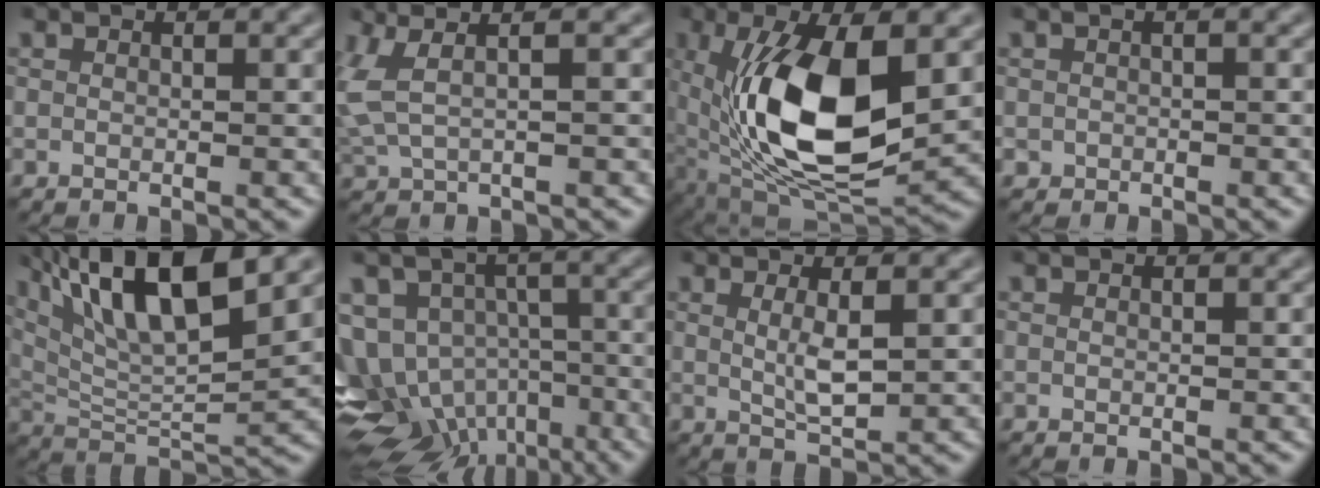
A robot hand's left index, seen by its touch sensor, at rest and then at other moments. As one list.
[{"total": 4.0, "force": [1.3, 1.4, 3.5], "torque": [-0.090, 0.009, 0.030]}, {"total": 13.0, "force": [0.8, 6.0, 11.5], "torque": [-0.214, -0.011, 0.018]}, {"total": 0.6, "force": [-0.3, 0.5, 0.3], "torque": [-0.006, -0.002, -0.001]}, {"total": 11.5, "force": [6.0, 3.1, 9.4], "torque": [-0.160, 0.008, 0.110]}, {"total": 12.3, "force": [-6.1, 8.9, 5.8], "torque": [-0.110, -0.017, -0.059]}, {"total": 2.6, "force": [0.6, 0.5, 2.4], "torque": [-0.047, -0.006, 0.014]}, {"total": 0.0}]